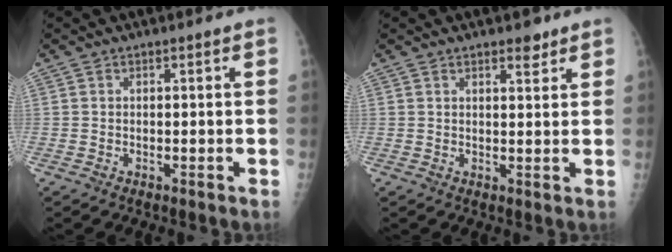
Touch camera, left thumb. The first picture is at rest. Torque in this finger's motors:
{"motor_torque": [0.11, 0.29, -0.34, -0.24, 0.02]}